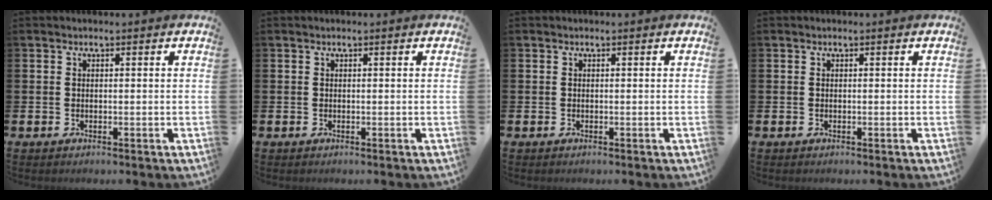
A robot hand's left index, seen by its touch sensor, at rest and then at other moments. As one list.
[{"total": 0.0}, {"total": 0.0}, {"total": 0.0}]